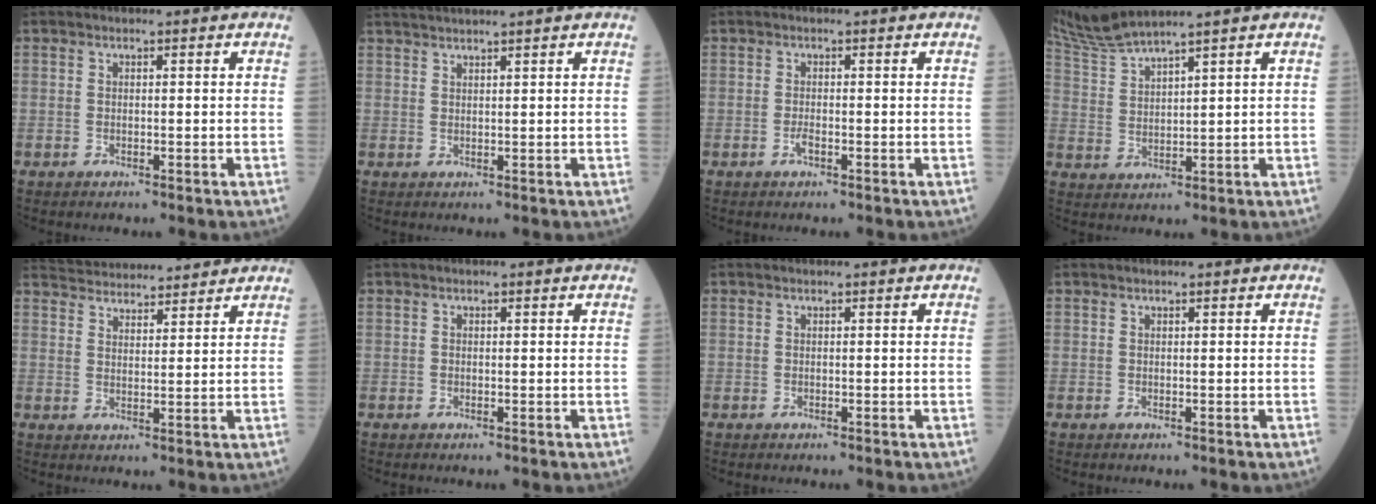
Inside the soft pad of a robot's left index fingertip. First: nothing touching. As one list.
[{"total": 5.3, "force": [4.7, -1.0, 2.2], "torque": [-0.033, 0.027, 0.078]}, {"total": 0.9, "force": [-0.5, 0.1, 0.8], "torque": [-0.021, -0.001, -0.008]}, {"total": 6.5, "force": [5.9, -1.7, 2.0], "torque": [-0.062, -0.001, 0.130]}, {"total": 11.9, "force": [11.5, 1.8, 2.5], "torque": [-0.041, 0.029, 0.169]}, {"total": 0.0}, {"total": 0.0}, {"total": 0.0}]